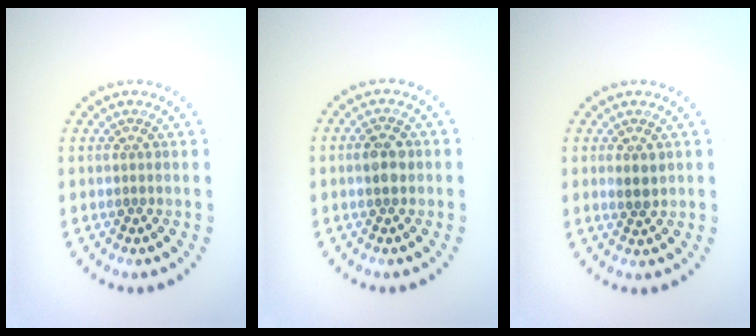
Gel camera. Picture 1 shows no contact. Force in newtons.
{"total": 1.8, "press": 1.7, "slide": 0.2}
{"total": 1.3, "press": 1.2, "slide": 0.6}